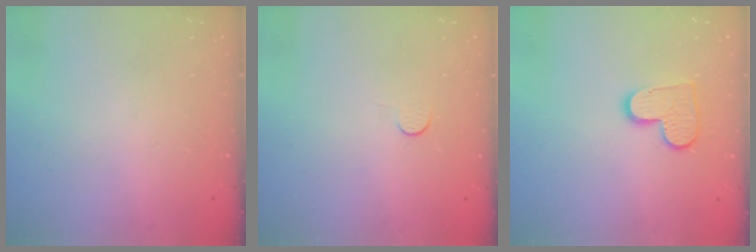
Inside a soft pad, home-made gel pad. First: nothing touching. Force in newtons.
{"total": 2.8, "press": 2.8, "slide": 0.4}
{"total": 9.9, "press": 9.9, "slide": 0.3}